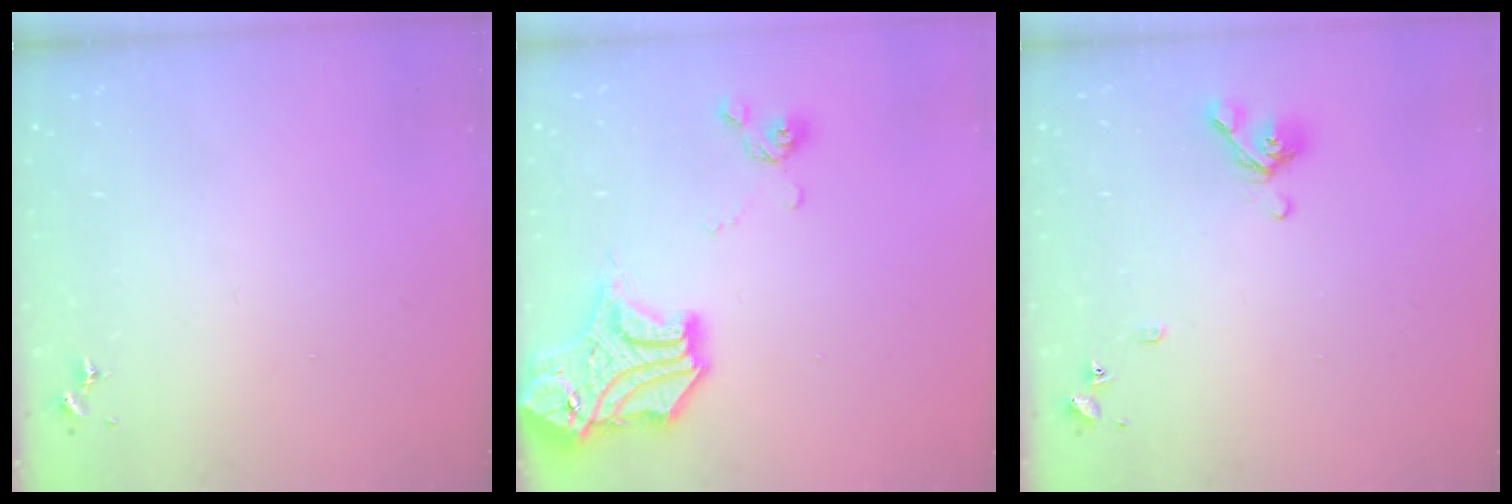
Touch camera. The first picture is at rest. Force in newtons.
{"total": 18.9, "press": 18.7, "slide": 2.7}
{"total": 8.6, "press": 8.4, "slide": 1.4}